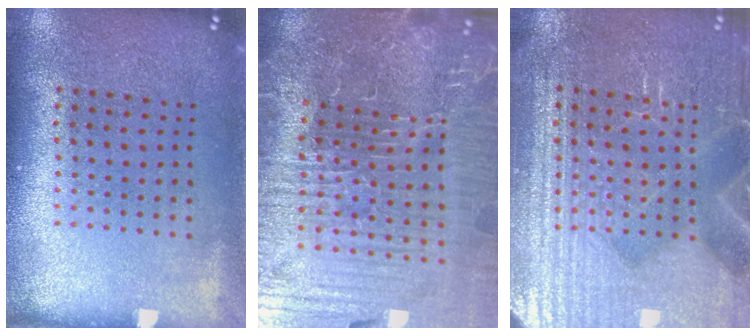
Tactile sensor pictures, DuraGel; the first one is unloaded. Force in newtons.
{"total": 7.1, "press": 6.5, "slide": 3.0}
{"total": 4.7, "press": 4.5, "slide": 1.1}